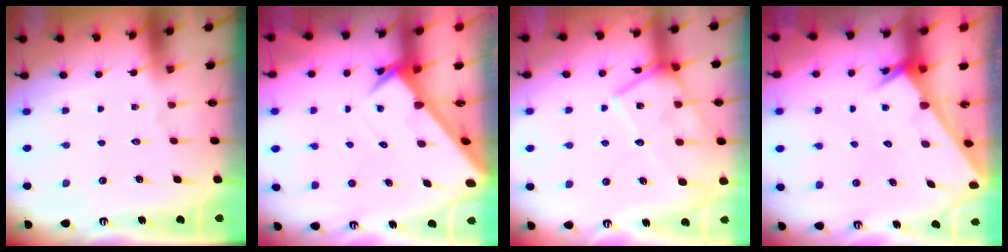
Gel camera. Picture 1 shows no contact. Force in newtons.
{"total": 2.7, "press": 2.7, "slide": 0.1}
{"total": 15.9, "press": 15.9, "slide": 1.0}
{"total": 2.0, "press": 2.0, "slide": 0.1}